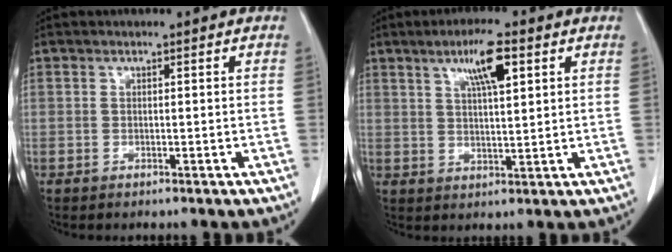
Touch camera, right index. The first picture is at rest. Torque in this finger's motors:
{"motor_torque": [0.74, 0.39, 0.18, 0.05]}